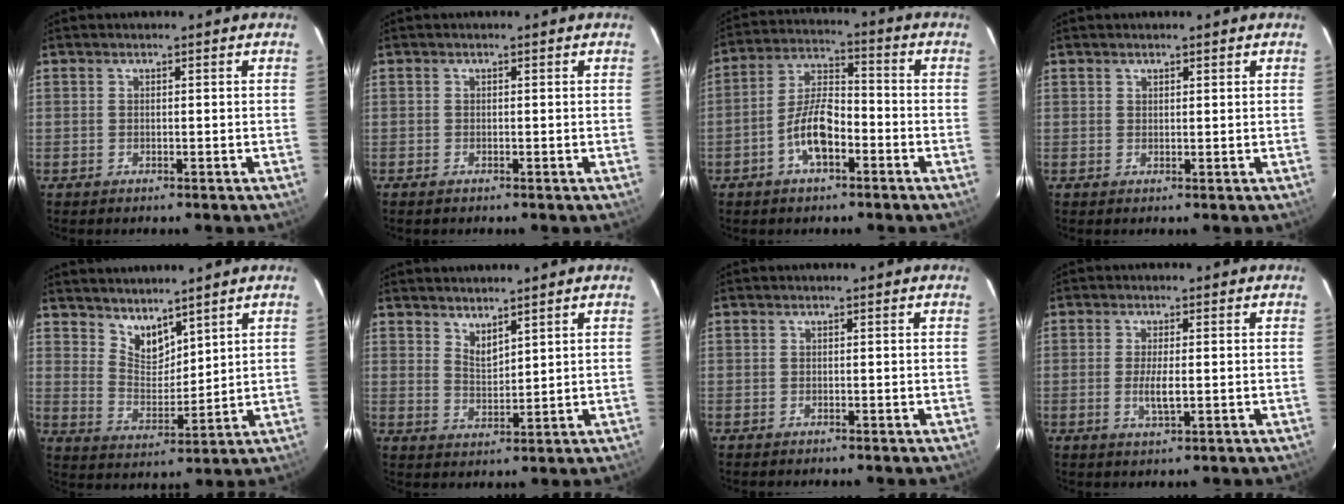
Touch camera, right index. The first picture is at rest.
{"total": 0.7, "force": [-0.5, 0.5, 0.2], "torque": [-0.005, -0.002, -0.010]}
{"total": 8.7, "force": [-3.8, 3.7, 6.9], "torque": [-0.143, 0.016, -0.069]}
{"total": 1.0, "force": [0.8, 0.5, 0.3], "torque": [-0.005, 0.002, 0.013]}
{"total": 6.8, "force": [5.6, 2.9, 2.5], "torque": [-0.033, -0.002, 0.111]}
{"total": 3.8, "force": [3.3, 1.0, 1.6], "torque": [-0.027, -0.007, 0.058]}
{"total": 0.0}
{"total": 3.5, "force": [-0.5, 0.7, 3.4], "torque": [-0.069, -0.009, -0.009]}